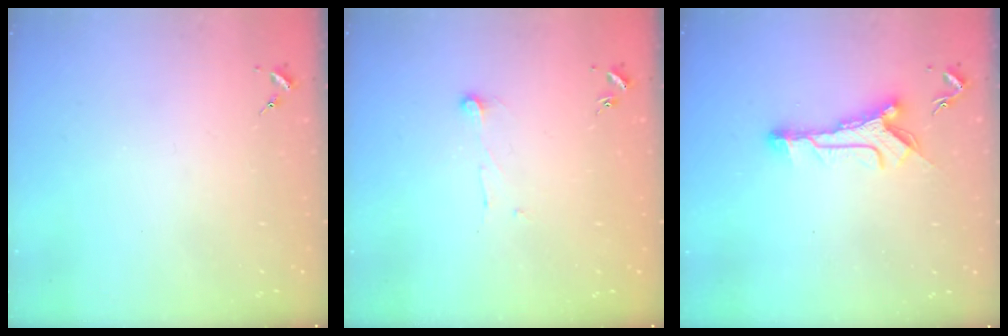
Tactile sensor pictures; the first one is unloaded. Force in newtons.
{"total": 5.9, "press": 5.9, "slide": 0.4}
{"total": 11.3, "press": 11.3, "slide": 0.5}